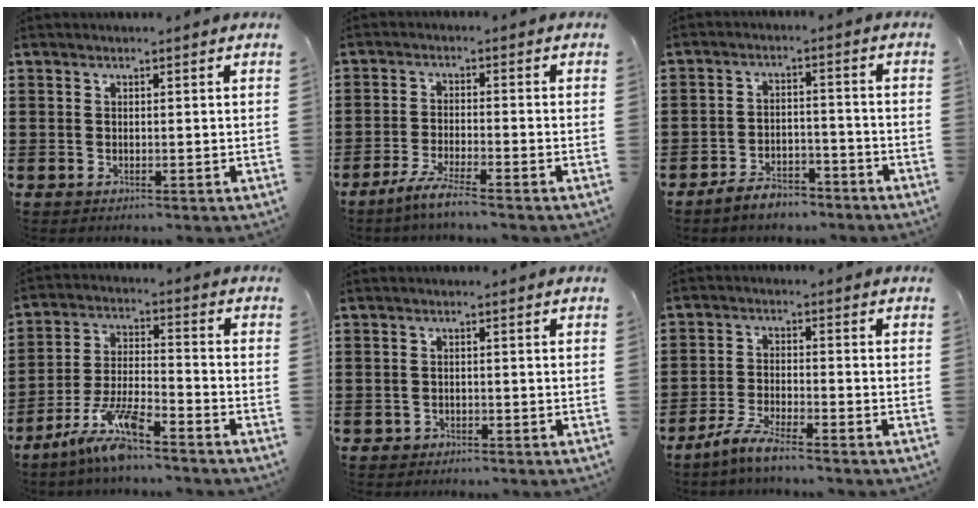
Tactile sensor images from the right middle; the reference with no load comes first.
{"total": 4.4, "force": [-3.6, -0.1, 2.5], "torque": [-0.055, -0.010, -0.070]}
{"total": 4.5, "force": [-4.3, 1.1, 1.0], "torque": [-0.023, 0.010, -0.087]}
{"total": 9.2, "force": [-7.4, 1.3, 5.4], "torque": [-0.119, -0.001, -0.143]}
{"total": 1.1, "force": [-0.8, 0.7, 0.0], "torque": [-0.003, 0.002, -0.020]}
{"total": 5.0, "force": [-4.3, 0.2, 2.5], "torque": [-0.062, -0.008, -0.085]}